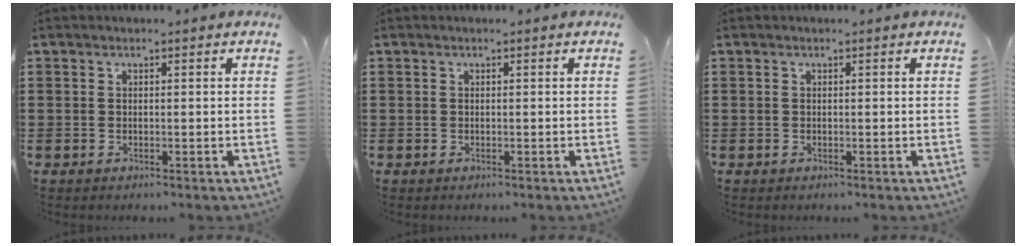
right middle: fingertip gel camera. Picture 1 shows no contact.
{"total": 0.0}
{"total": 0.0}